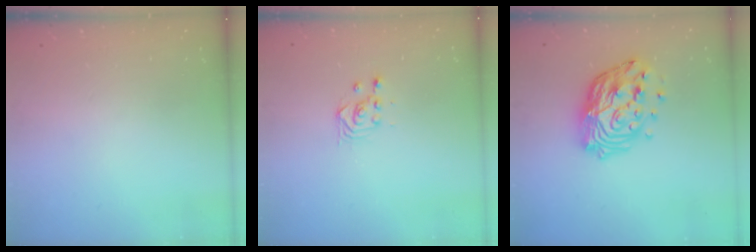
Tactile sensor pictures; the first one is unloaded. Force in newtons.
{"total": 3.3, "press": 3.3, "slide": 0.4}
{"total": 16.7, "press": 16.6, "slide": 1.7}